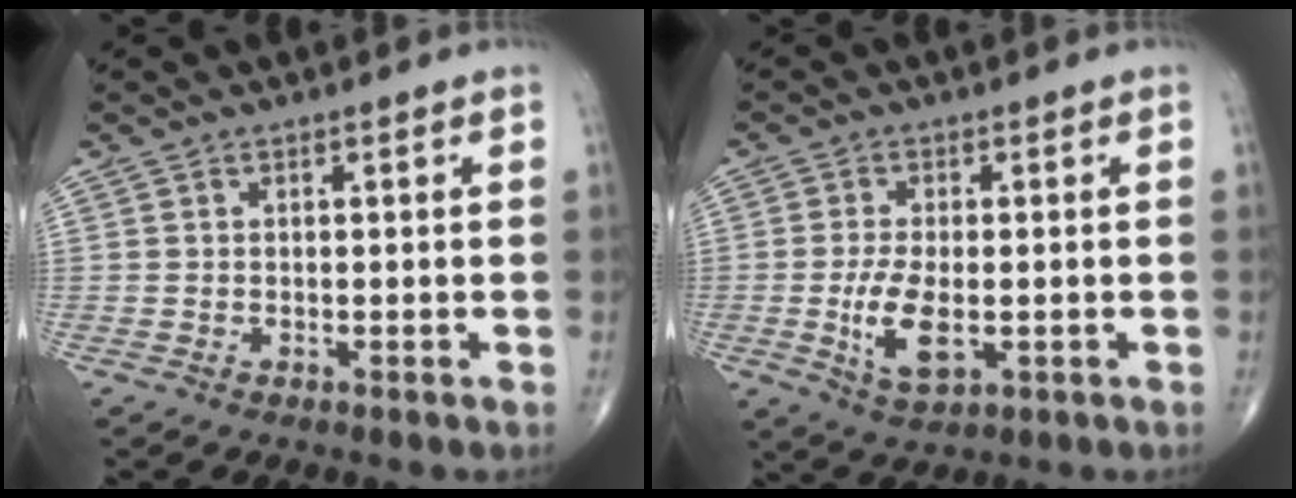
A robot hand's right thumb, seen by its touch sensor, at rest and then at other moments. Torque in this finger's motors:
{"motor_torque": [0.21, 0.48, 0.53, 0.37, 0.06]}